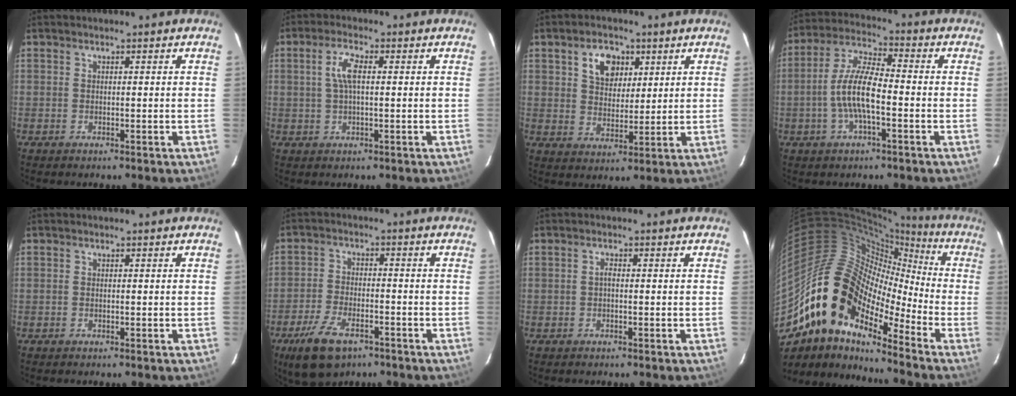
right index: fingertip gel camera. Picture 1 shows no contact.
{"total": 4.3, "force": [0.7, 1.4, 4.0], "torque": [-0.081, 0.008, 0.014]}
{"total": 7.3, "force": [3.3, 5.2, 4.0], "torque": [-0.066, 0.016, 0.061]}
{"total": 9.9, "force": [-2.4, 2.7, 9.2], "torque": [-0.192, 0.008, -0.048]}
{"total": 0.0}
{"total": 10.7, "force": [-6.7, 5.0, 6.6], "torque": [-0.156, -0.014, -0.121]}
{"total": 0.8, "force": [-0.2, 0.3, 0.7], "torque": [-0.014, 0.006, -0.005]}
{"total": 17.3, "force": [-10.8, 9.2, 9.9], "torque": [-0.167, 0.004, -0.221]}